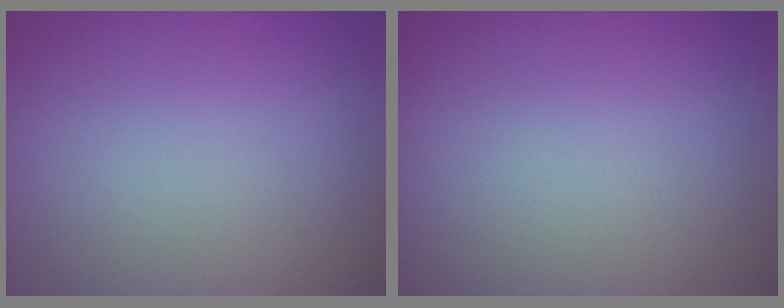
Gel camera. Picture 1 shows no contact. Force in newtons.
{"total": 0.0}